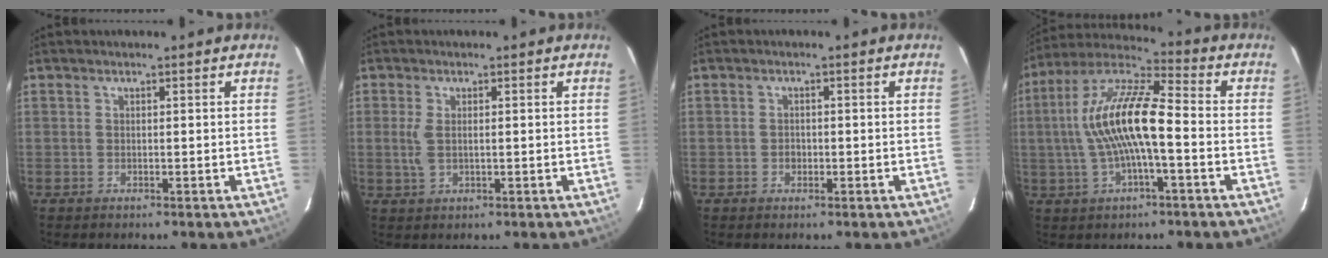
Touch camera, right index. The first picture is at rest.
{"total": 3.5, "force": [0.1, 1.7, 3.0], "torque": [-0.063, -0.002, 0.004]}
{"total": 1.5, "force": [-0.4, 1.3, 0.6], "torque": [-0.011, 0.004, -0.005]}
{"total": 14.7, "force": [-1.2, 3.7, 14.2], "torque": [-0.273, 0.017, -0.028]}